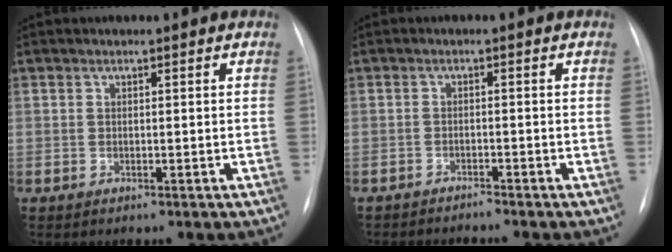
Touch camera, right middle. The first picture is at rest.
{"total": 3.0, "force": [-3.0, 0.0, 0.6], "torque": [-0.001, -0.007, -0.044]}